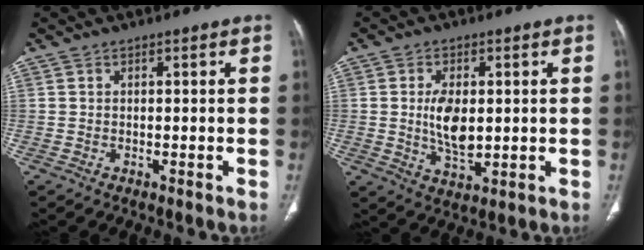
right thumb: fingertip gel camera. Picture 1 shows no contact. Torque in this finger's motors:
{"motor_torque": [2.02, 1.87, 0.78, -0.93, 0.12]}